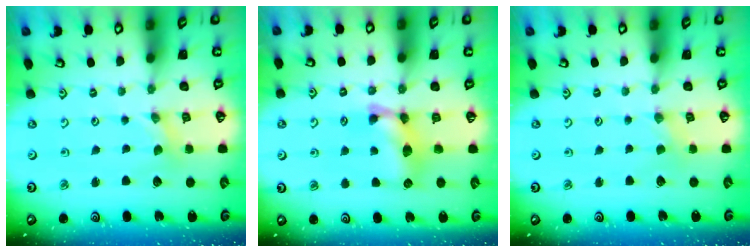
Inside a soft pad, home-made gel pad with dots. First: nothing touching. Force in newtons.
{"total": 12.2, "press": 12.2, "slide": 0.6}
{"total": 0.0}